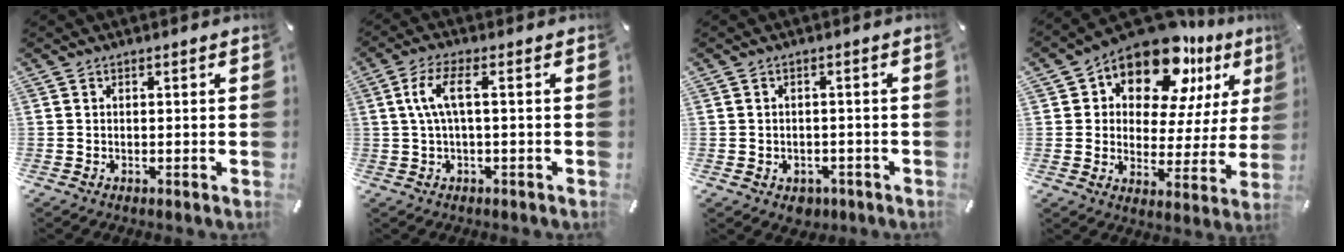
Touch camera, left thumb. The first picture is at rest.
{"total": 6.9, "force": [0.8, 2.0, 6.6], "torque": [-0.145, -0.002, 0.007]}
{"total": 2.9, "force": [-1.2, 2.5, 0.7], "torque": [-0.013, 0.008, -0.023]}
{"total": 15.0, "force": [11.2, 7.4, 6.6], "torque": [-0.115, -0.091, 0.196]}